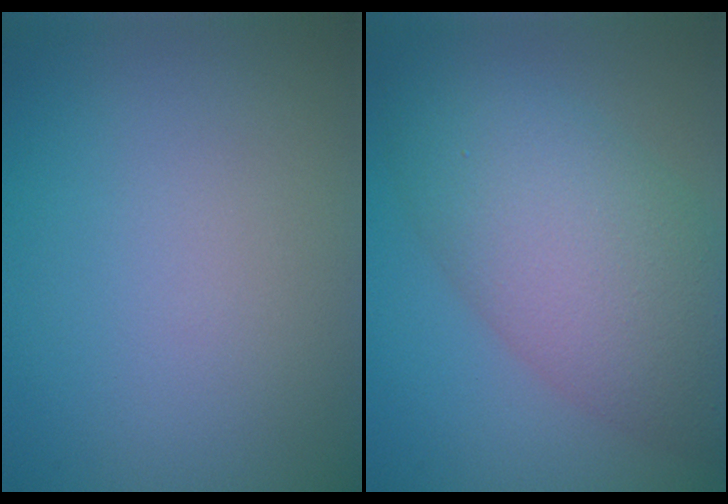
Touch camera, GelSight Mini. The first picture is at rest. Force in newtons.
{"total": 8.5, "press": 8.5, "slide": 0.0}